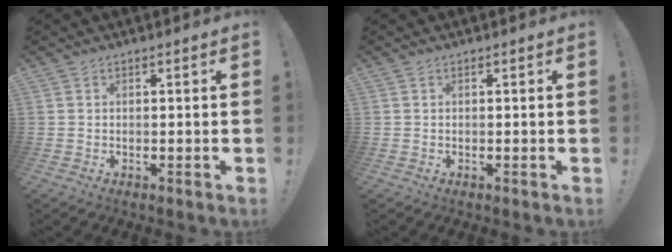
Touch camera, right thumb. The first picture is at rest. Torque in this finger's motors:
{"motor_torque": [-0.12, 0.02, -0.07, 0.12, 0.00]}